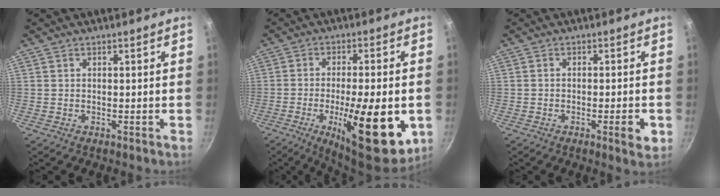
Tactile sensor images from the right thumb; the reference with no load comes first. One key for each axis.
{"total": 19.4, "fx": -5.5, "fy": 6.1, "fz": 17.6, "tx": -0.246, "ty": 0.009, "tz": -0.074}
{"total": 4.1, "fx": -1.5, "fy": 1.0, "fz": 3.7, "tx": -0.052, "ty": 0.006, "tz": -0.020}